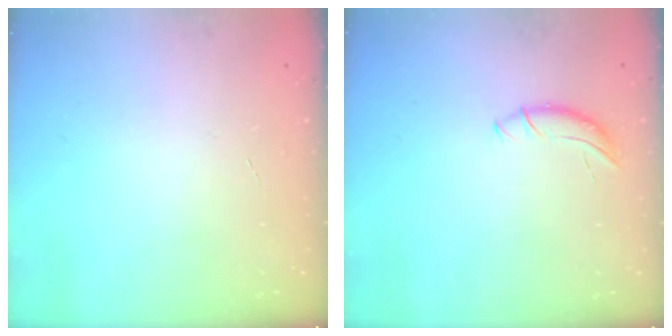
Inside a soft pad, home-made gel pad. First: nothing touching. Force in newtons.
{"total": 4.8, "press": 4.8, "slide": 0.3}